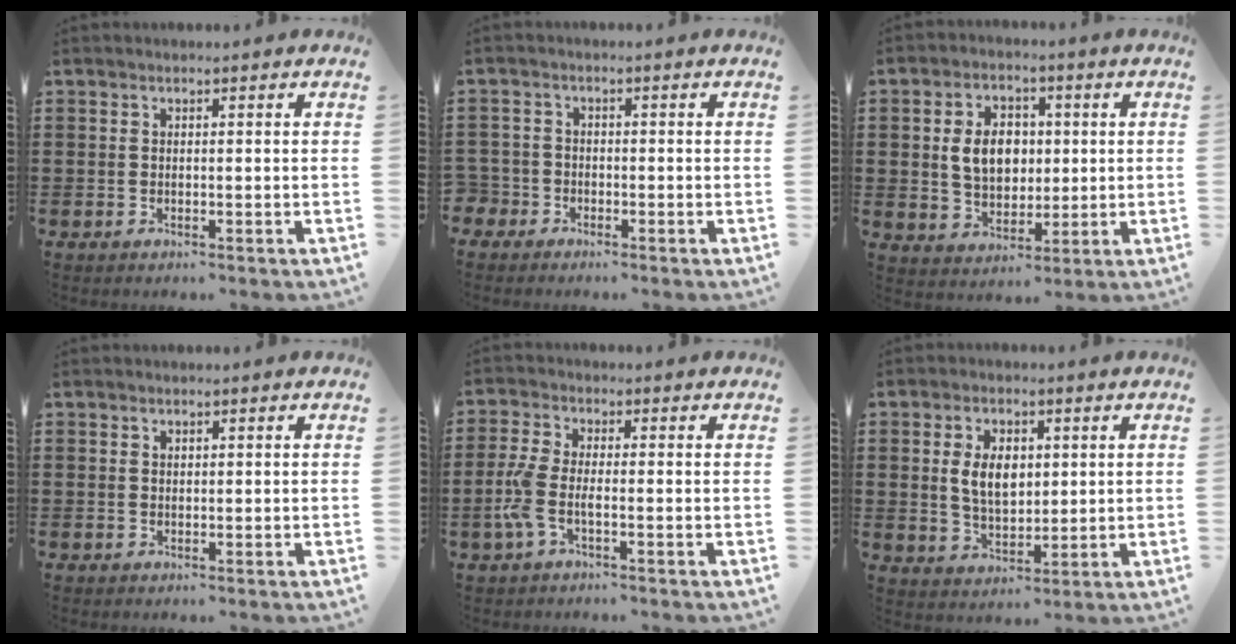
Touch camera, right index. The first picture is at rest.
{"total": 2.3, "force": [-1.6, 1.6, 0.0], "torque": [-0.016, -0.001, -0.039]}
{"total": 7.1, "force": [0.8, 5.2, 4.9], "torque": [-0.106, 0.006, 0.004]}
{"total": 0.6, "force": [0.4, 0.4, 0.1], "torque": [-0.003, 0.003, 0.007]}
{"total": 4.4, "force": [-1.5, 1.5, 3.9], "torque": [-0.096, -0.005, -0.034]}
{"total": 6.2, "force": [1.0, 3.8, 4.8], "torque": [-0.094, 0.005, 0.009]}